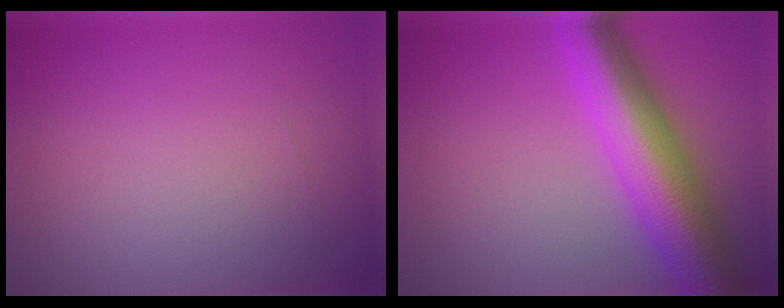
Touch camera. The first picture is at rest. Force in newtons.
{"total": 10.0, "press": 10.0, "slide": 0.4}